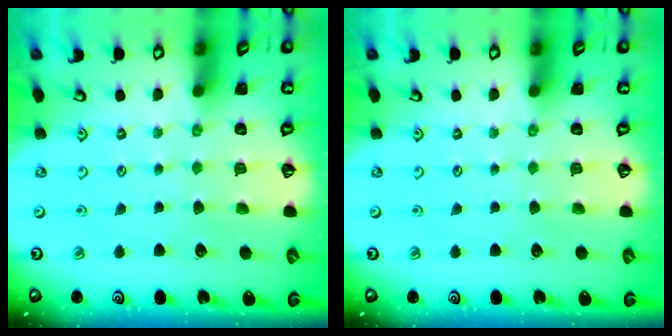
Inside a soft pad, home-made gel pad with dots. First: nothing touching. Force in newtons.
{"total": 0.0}